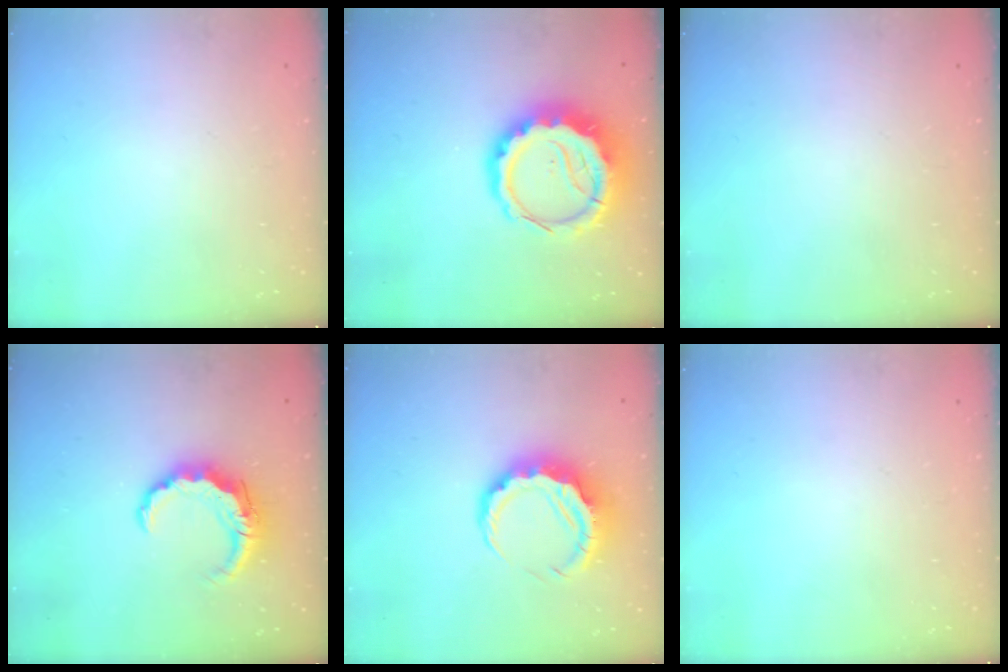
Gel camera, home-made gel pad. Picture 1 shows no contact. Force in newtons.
{"total": 13.8, "press": 13.4, "slide": 3.0}
{"total": 0.0}
{"total": 8.5, "press": 8.5, "slide": 0.9}
{"total": 9.7, "press": 9.5, "slide": 1.8}
{"total": 0.0}